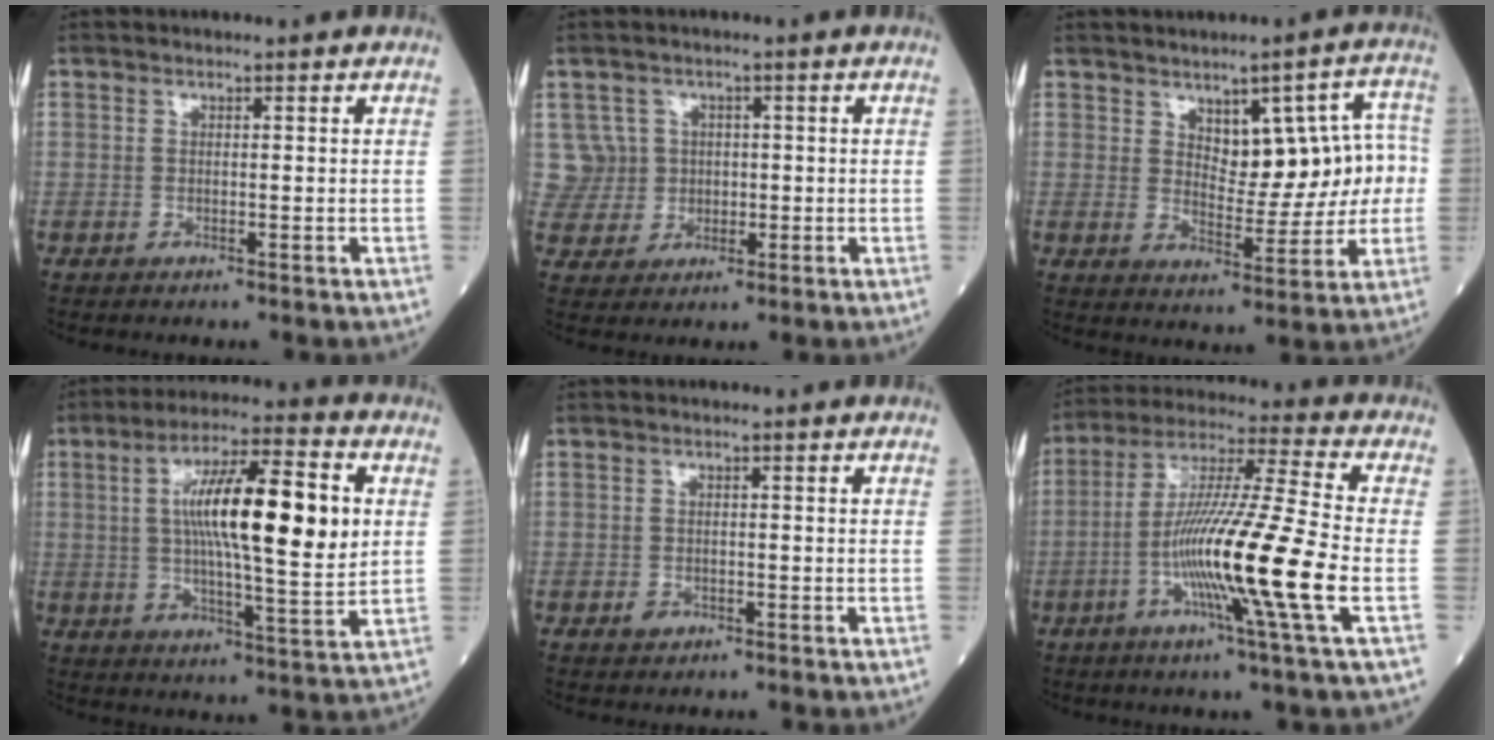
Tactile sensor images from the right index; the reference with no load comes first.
{"total": 5.8, "force": [1.3, 5.6, -0.3], "torque": [0.014, 0.024, 0.033]}
{"total": 10.0, "force": [2.0, 4.8, 8.6], "torque": [-0.099, 0.033, 0.037]}
{"total": 17.3, "force": [3.0, 2.4, 16.8], "torque": [-0.286, 0.013, 0.042]}
{"total": 1.1, "force": [-0.6, 0.8, 0.5], "torque": [-0.006, 0.002, -0.006]}
{"total": 16.6, "force": [-4.4, -1.9, 15.9], "torque": [-0.295, -0.015, -0.093]}